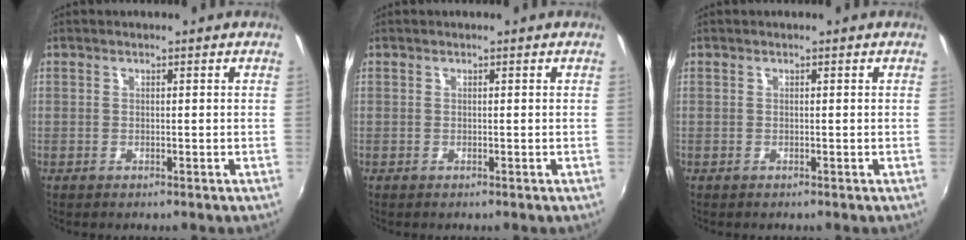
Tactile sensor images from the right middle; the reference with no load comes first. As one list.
[{"total": 0.0}, {"total": 0.0}]